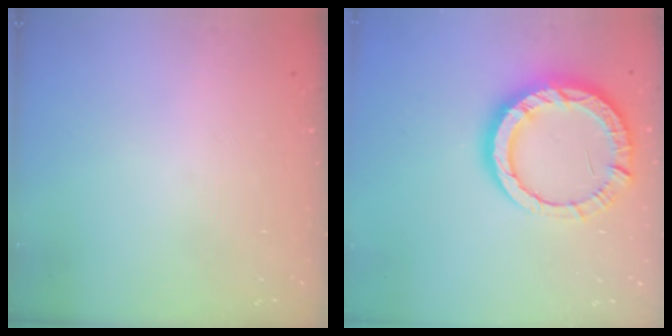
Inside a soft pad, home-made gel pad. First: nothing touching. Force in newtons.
{"total": 12.5, "press": 12.4, "slide": 0.9}